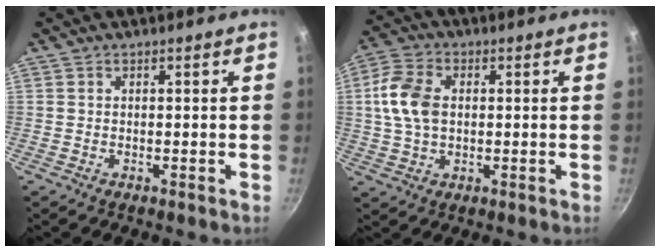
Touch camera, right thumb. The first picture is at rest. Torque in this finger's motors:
{"motor_torque": [-0.85, 0.57, 0.36, 0.94, 0.09]}